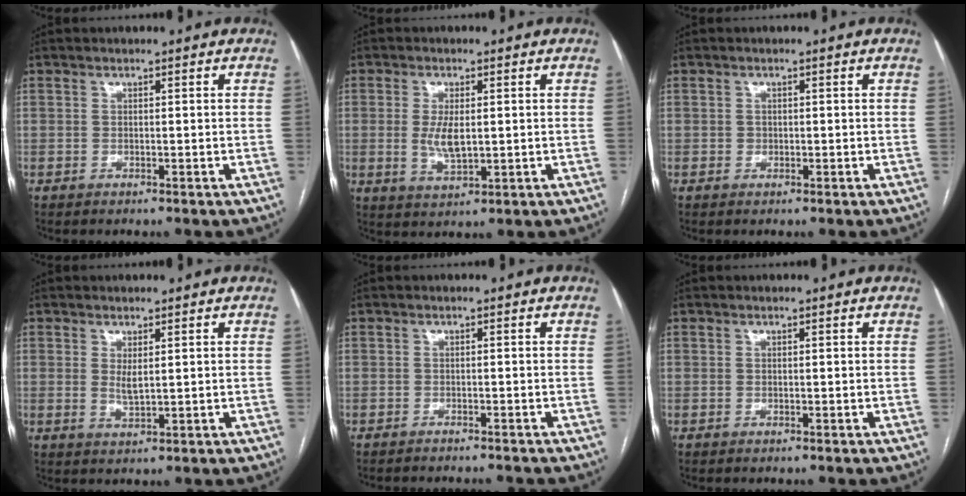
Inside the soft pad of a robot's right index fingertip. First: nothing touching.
{"total": 5.0, "force": [0.1, 1.8, 4.6], "torque": [-0.098, -0.008, 0.007]}
{"total": 0.8, "force": [-0.1, 0.7, 0.2], "torque": [-0.004, 0.002, -0.002]}
{"total": 2.2, "force": [0.6, 0.5, 2.0], "torque": [-0.044, -0.009, 0.016]}
{"total": 5.6, "force": [-5.4, 0.8, 1.4], "torque": [-0.014, -0.013, -0.063]}
{"total": 0.0}